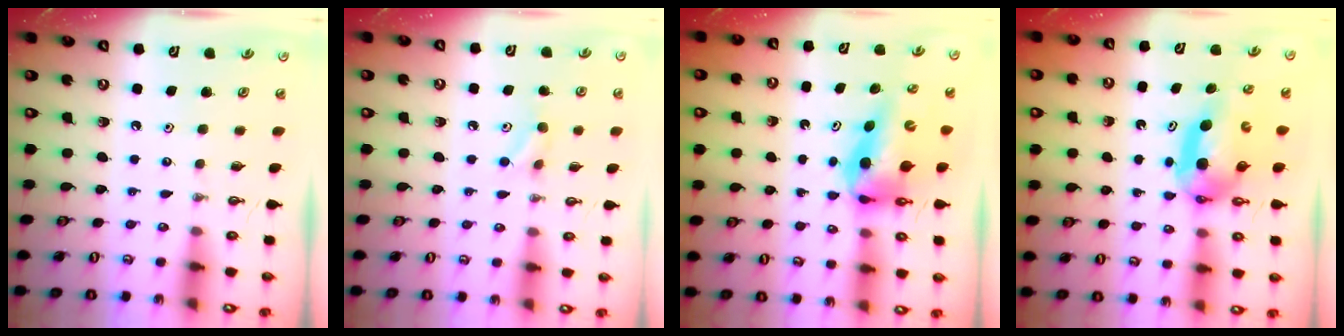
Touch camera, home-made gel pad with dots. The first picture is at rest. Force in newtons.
{"total": 5.3, "press": 5.3, "slide": 0.6}
{"total": 7.2, "press": 7.1, "slide": 0.9}
{"total": 6.8, "press": 6.7, "slide": 0.8}